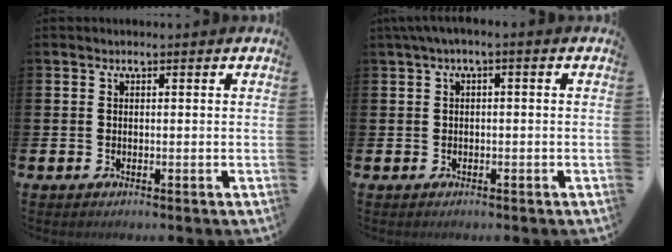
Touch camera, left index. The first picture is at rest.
{"total": 1.1, "force": [-0.4, 0.1, 1.0], "torque": [-0.020, 0.002, -0.008]}